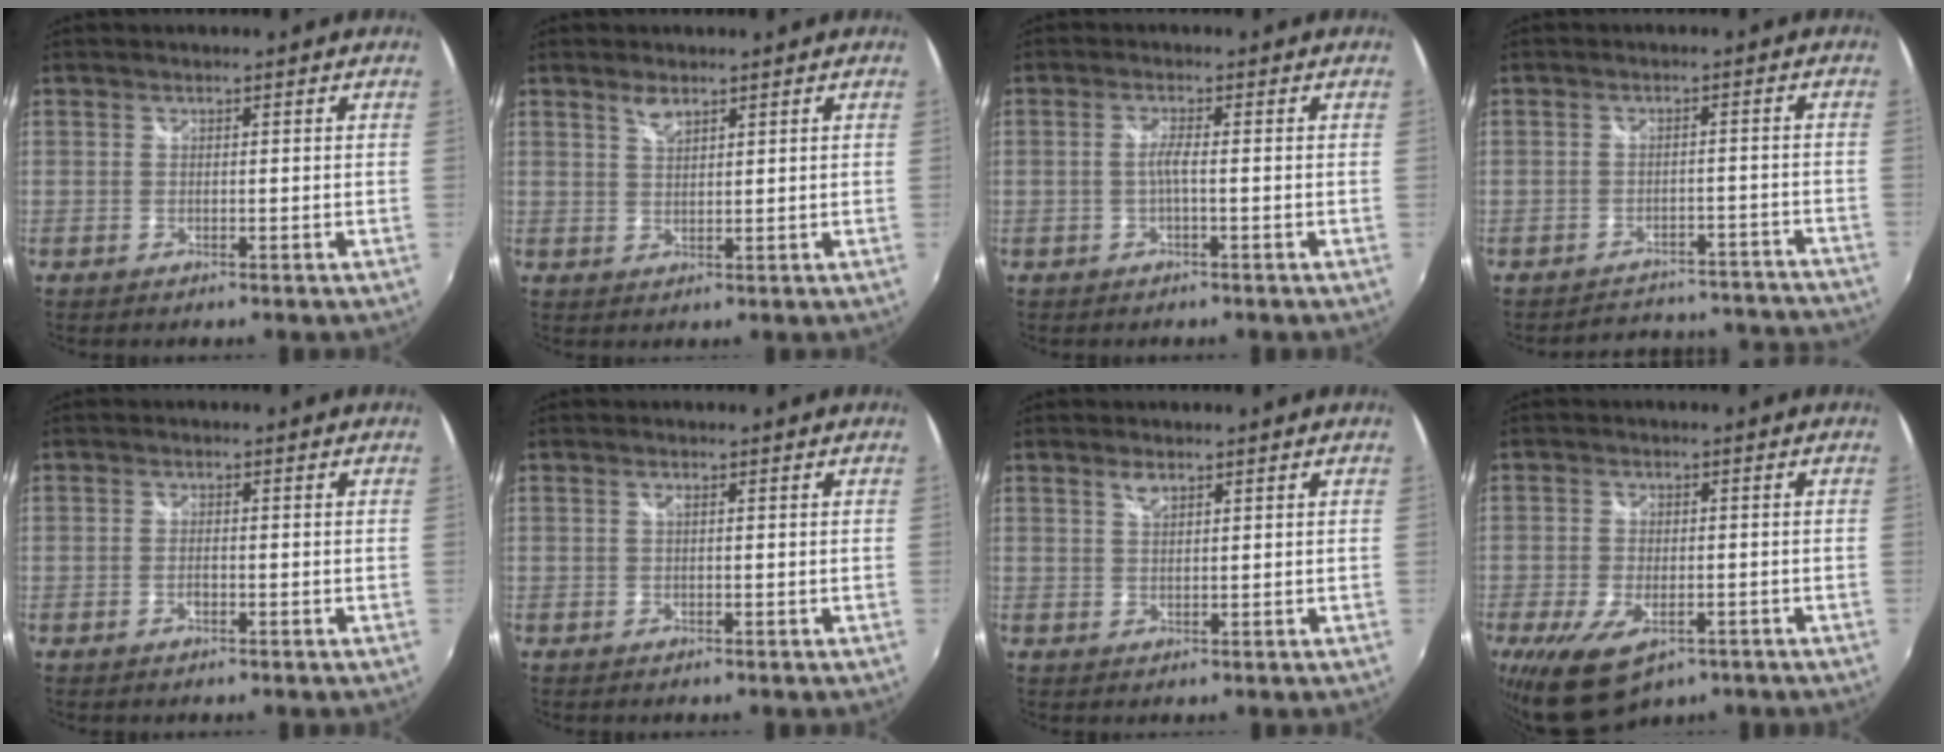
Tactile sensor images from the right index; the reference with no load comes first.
{"total": 2.5, "force": [1.9, 0.8, 1.4], "torque": [-0.024, 0.001, 0.033]}
{"total": 1.9, "force": [-0.6, -0.3, 1.7], "torque": [-0.033, 0.001, -0.014]}
{"total": 15.6, "force": [-14.6, 4.9, 2.7], "torque": [-0.050, 0.043, -0.164]}
{"total": 1.5, "force": [-0.7, 0.6, 1.2], "torque": [-0.025, -0.001, -0.013]}
{"total": 0.6, "force": [0.1, 0.0, 0.5], "torque": [-0.010, 0.002, 0.000]}
{"total": 1.8, "force": [1.3, 0.7, 1.1], "torque": [-0.019, 0.002, 0.023]}
{"total": 9.9, "force": [-5.5, 4.9, 6.6], "torque": [-0.149, -0.034, -0.089]}